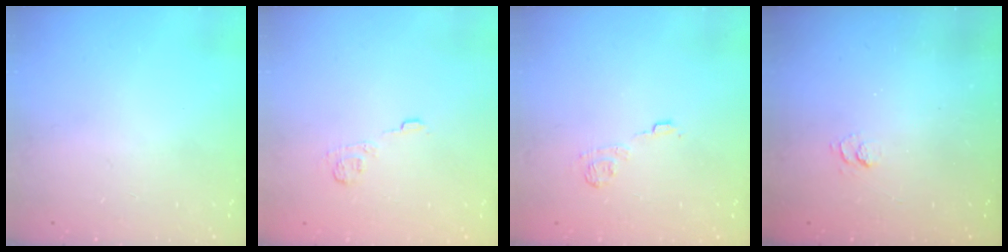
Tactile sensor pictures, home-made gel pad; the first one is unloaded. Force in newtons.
{"total": 4.1, "press": 3.8, "slide": 1.5}
{"total": 8.7, "press": 8.6, "slide": 1.3}
{"total": 2.7, "press": 2.2, "slide": 1.5}